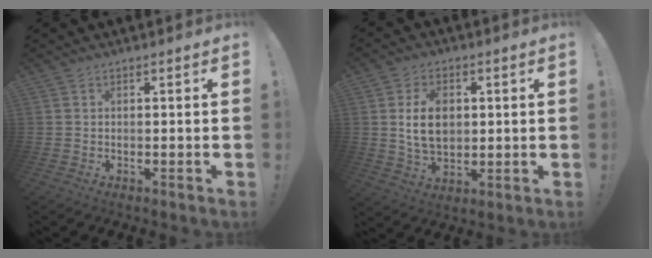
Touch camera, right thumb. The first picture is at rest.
{"total": 10.8, "force": [1.4, 7.6, 7.6], "torque": [-0.127, 0.008, 0.026]}